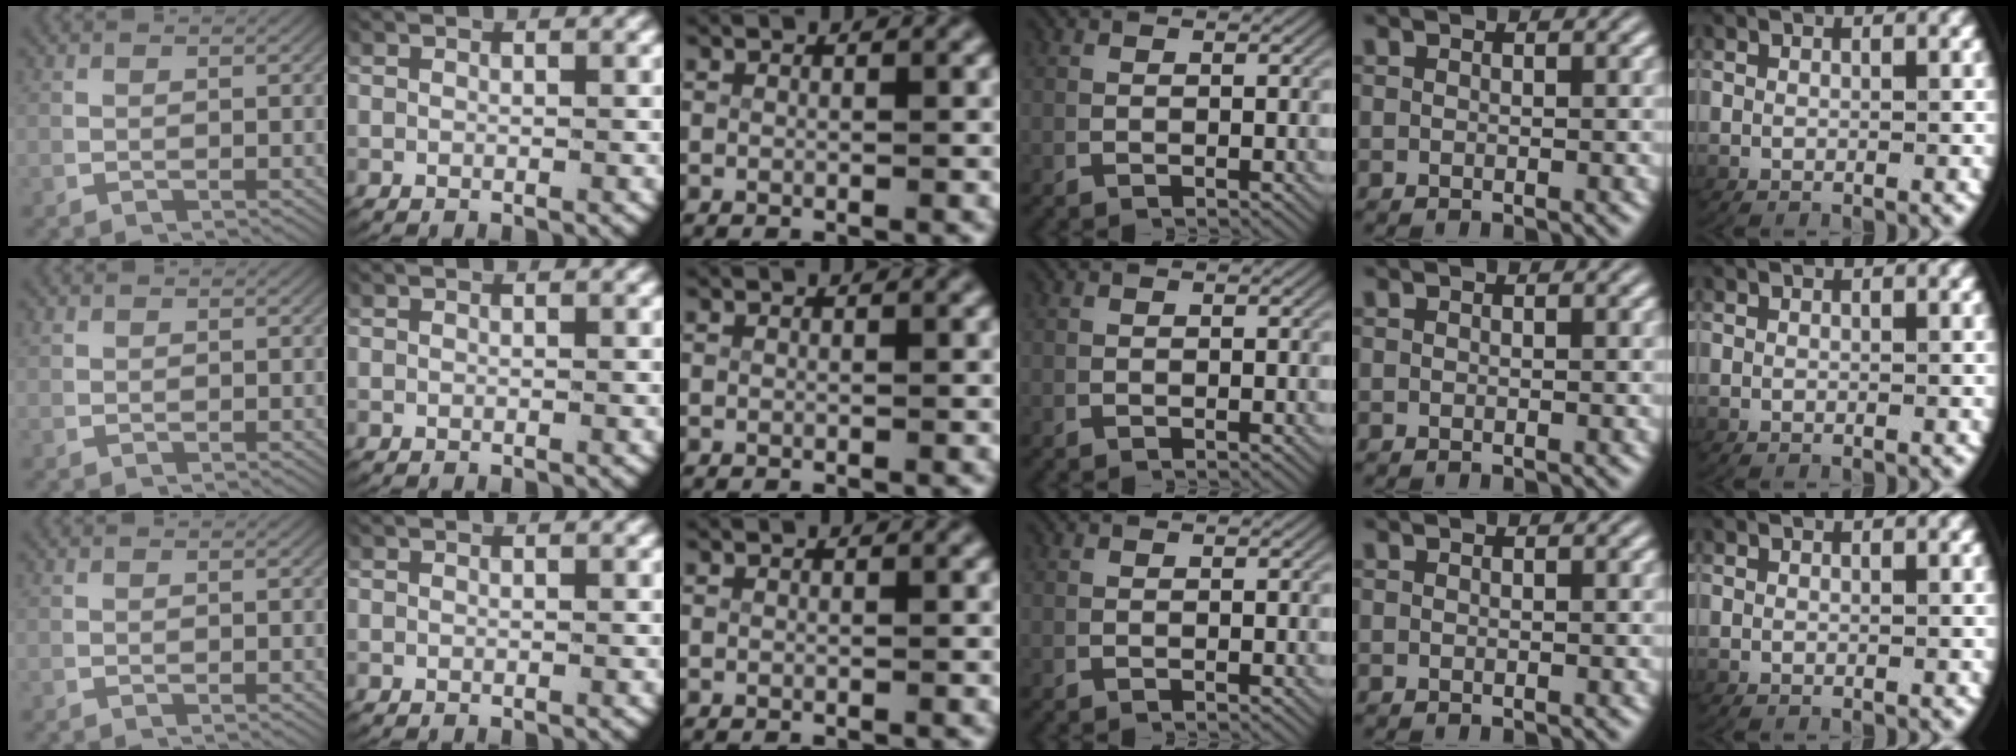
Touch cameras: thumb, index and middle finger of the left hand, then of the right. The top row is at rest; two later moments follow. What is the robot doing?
{"motion": "lift_and_place", "object": "paper towel"}